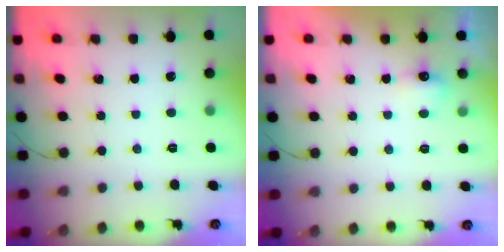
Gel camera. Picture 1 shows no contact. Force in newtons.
{"total": 4.6, "press": 4.5, "slide": 0.9}